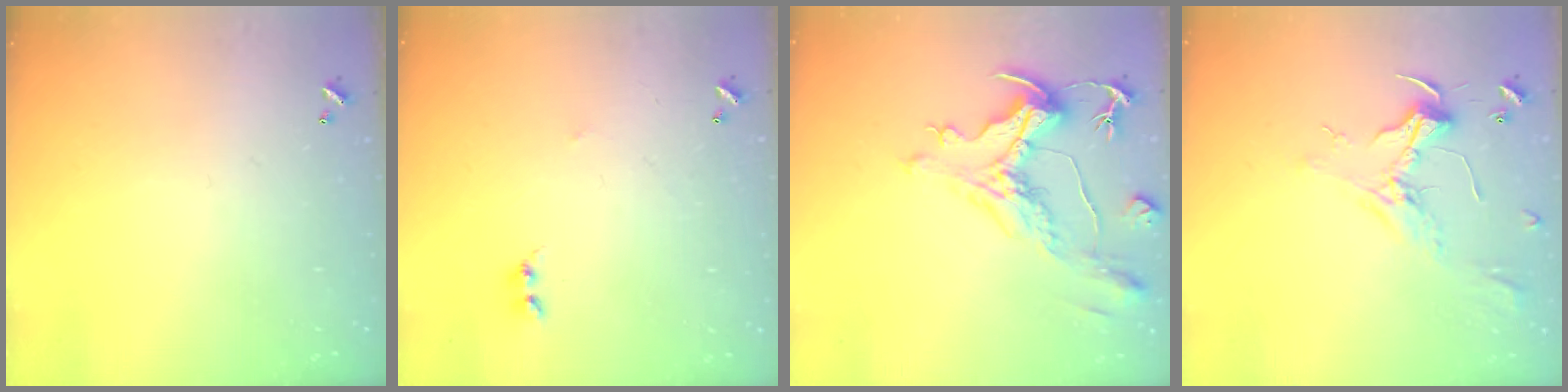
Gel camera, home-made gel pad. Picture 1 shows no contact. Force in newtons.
{"total": 2.8, "press": 2.7, "slide": 0.4}
{"total": 1.9, "press": 0.8, "slide": 1.8}
{"total": 2.3, "press": 2.2, "slide": 0.7}